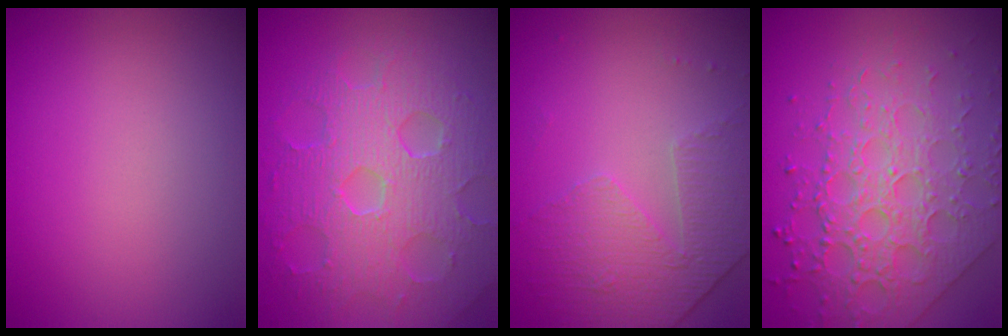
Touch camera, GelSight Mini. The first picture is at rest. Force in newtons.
{"total": 8.8, "press": 6.2, "slide": 6.3}
{"total": 4.7, "press": 3.1, "slide": 3.5}
{"total": 6.2, "press": 5.2, "slide": 3.3}